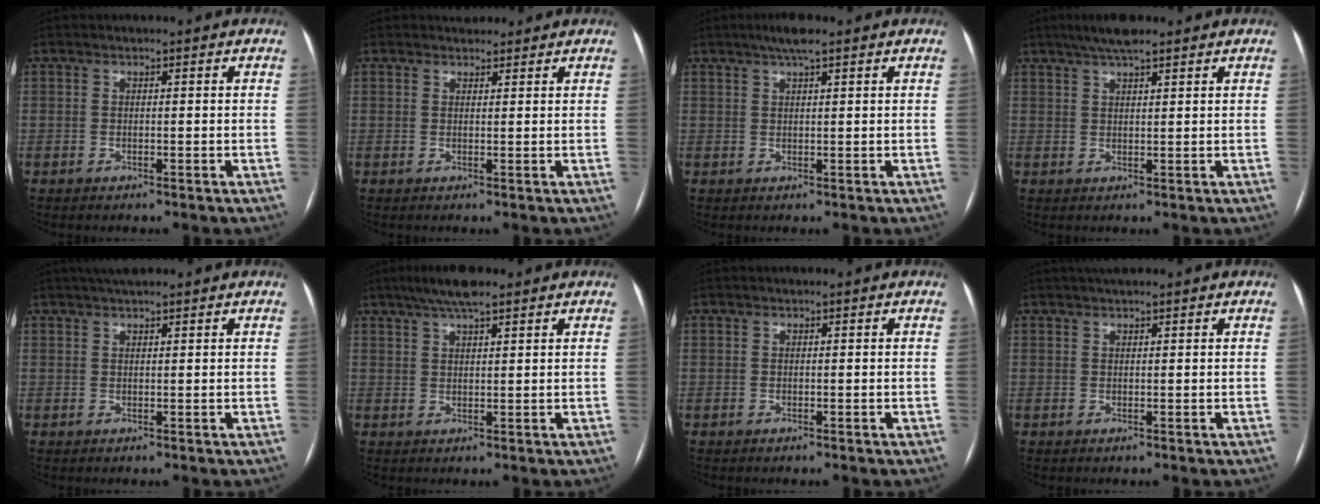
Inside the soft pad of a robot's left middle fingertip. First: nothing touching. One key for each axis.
{"total": 2.2, "fx": 2.0, "fy": 1.0, "fz": 0.2, "tx": -0.002, "ty": 0.013, "tz": 0.030}
{"total": 3.6, "fx": 2.5, "fy": 0.3, "fz": 2.6, "tx": -0.048, "ty": 0.011, "tz": 0.042}
{"total": 5.4, "fx": 4.1, "fy": 0.8, "fz": 3.4, "tx": -0.062, "ty": 0.019, "tz": 0.071}
{"total": 3.9, "fx": 3.2, "fy": 0.6, "fz": 2.1, "tx": -0.032, "ty": 0.026, "tz": 0.054}
{"total": 6.1, "fx": 4.5, "fy": 0.9, "fz": 4.0, "tx": -0.072, "ty": 0.020, "tz": 0.077}
{"total": 0.0}
{"total": 3.3, "fx": 2.7, "fy": 0.5, "fz": 1.8, "tx": -0.025, "ty": 0.026, "tz": 0.044}